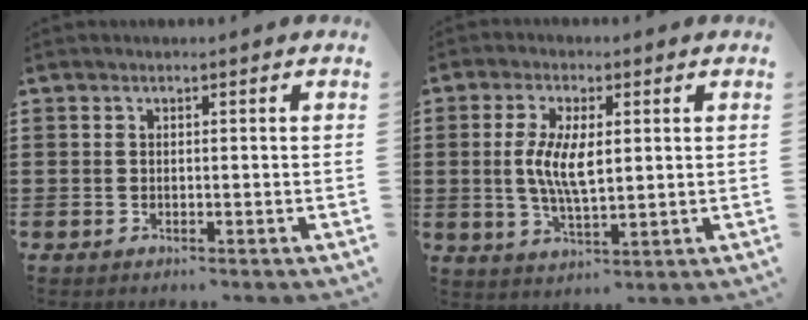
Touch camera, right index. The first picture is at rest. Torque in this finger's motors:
{"motor_torque": [0.73, -0.01, 0.43, 0.19]}